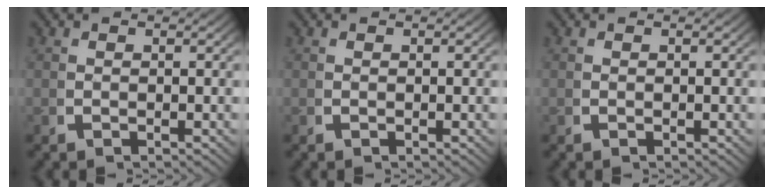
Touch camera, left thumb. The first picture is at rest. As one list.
[{"total": 0.0}, {"total": 0.0}]